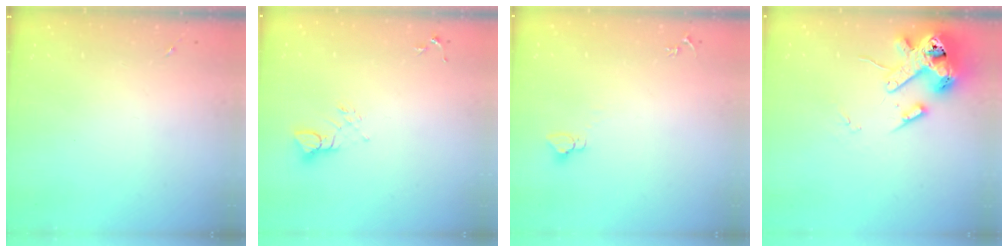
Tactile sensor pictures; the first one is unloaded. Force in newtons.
{"total": 3.9, "press": 3.9, "slide": 0.5}
{"total": 2.9, "press": 2.9, "slide": 0.1}
{"total": 14.8, "press": 14.7, "slide": 2.3}